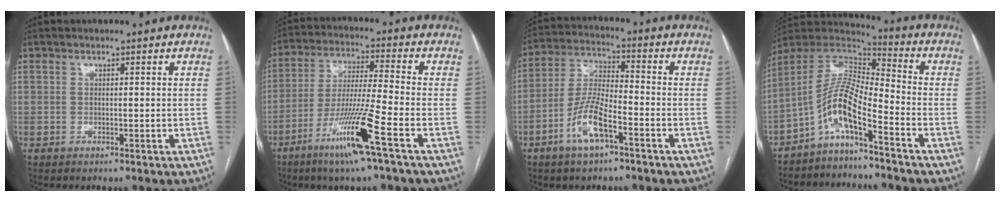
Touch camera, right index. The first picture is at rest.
{"total": 12.4, "force": [-6.4, -1.1, 10.6], "torque": [-0.208, -0.025, -0.124]}
{"total": 9.0, "force": [-4.5, 2.2, 7.5], "torque": [-0.163, -0.003, -0.085]}
{"total": 9.6, "force": [-5.6, 1.7, 7.6], "torque": [-0.161, 0.022, -0.108]}